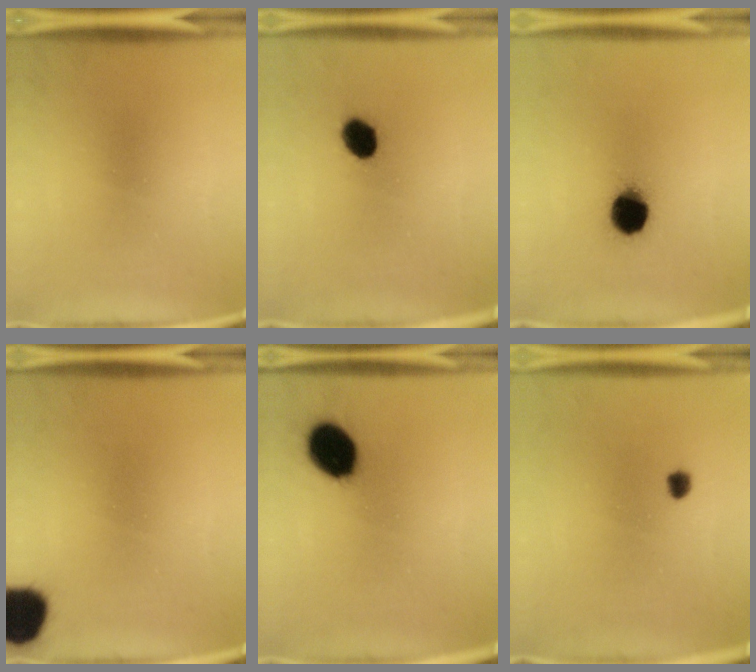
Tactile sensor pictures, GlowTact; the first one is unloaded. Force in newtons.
{"total": 6.4}
{"total": 10.5}
{"total": 10.5}
{"total": 12.1}
{"total": 1.9}